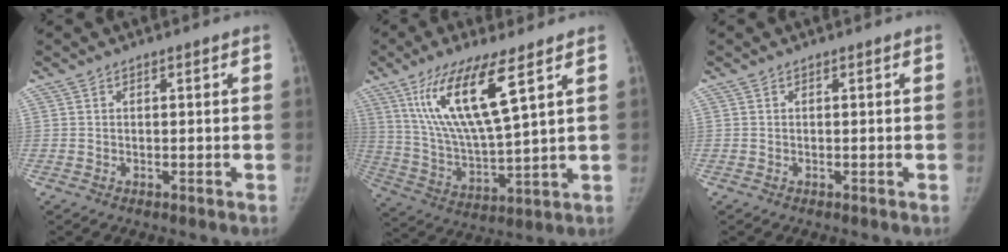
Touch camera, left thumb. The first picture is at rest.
{"total": 16.5, "force": [7.9, 3.5, 14.0], "torque": [-0.279, -0.040, 0.159]}
{"total": 0.0}